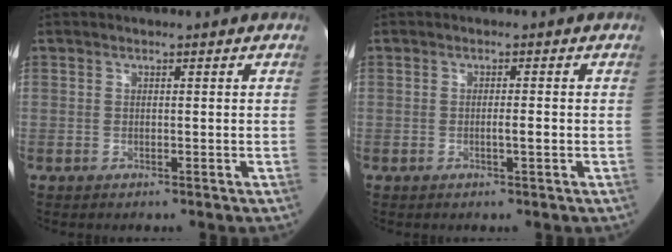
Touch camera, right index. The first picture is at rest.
{"total": 1.7, "force": [-0.4, -0.1, 1.6], "torque": [-0.030, -0.001, -0.009]}